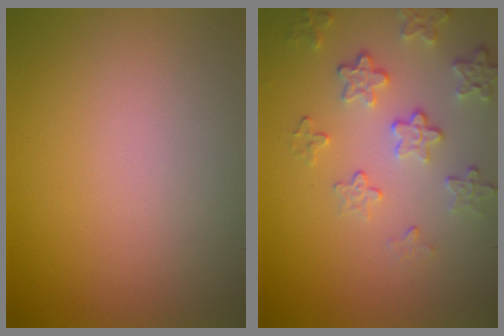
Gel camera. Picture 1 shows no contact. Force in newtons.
{"total": 4.0, "press": 3.1, "slide": 2.6}